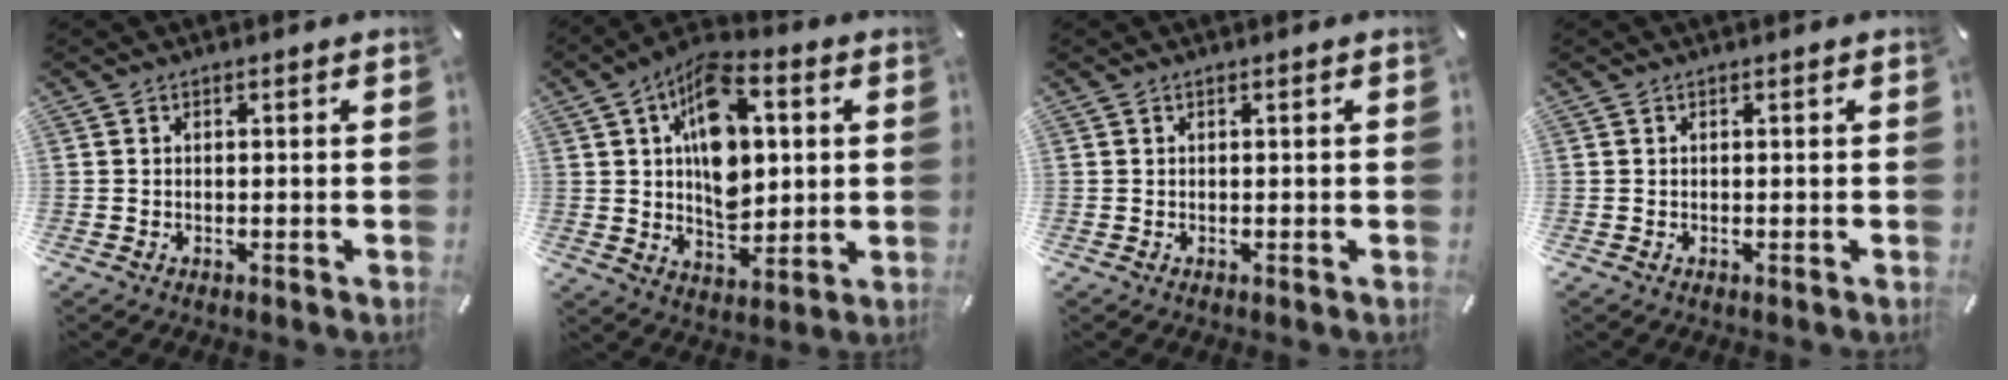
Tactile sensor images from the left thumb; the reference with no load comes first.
{"total": 15.3, "force": [3.5, 10.0, 11.1], "torque": [-0.186, -0.009, 0.060]}
{"total": 0.0}
{"total": 0.0}